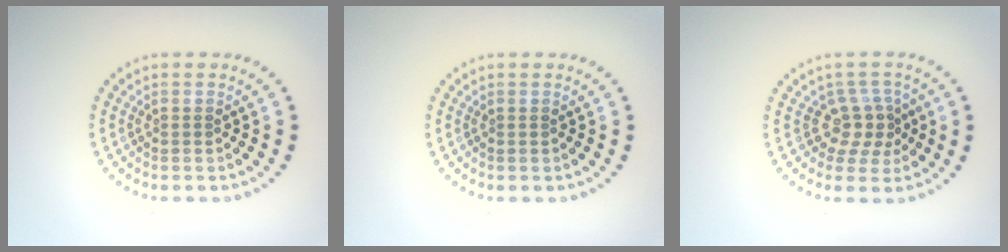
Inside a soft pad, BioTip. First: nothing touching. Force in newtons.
{"total": 0.0}
{"total": 3.0, "press": 2.2, "slide": 2.0}